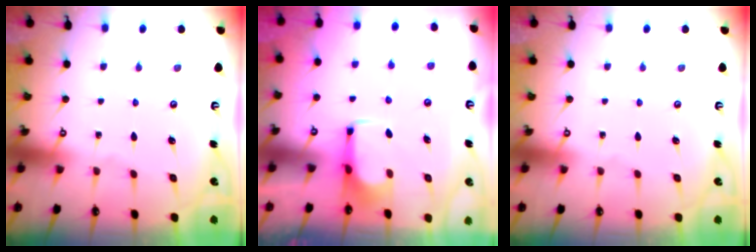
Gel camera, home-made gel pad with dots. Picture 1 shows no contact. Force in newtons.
{"total": 2.0, "press": 2.0, "slide": 0.2}
{"total": 0.0}